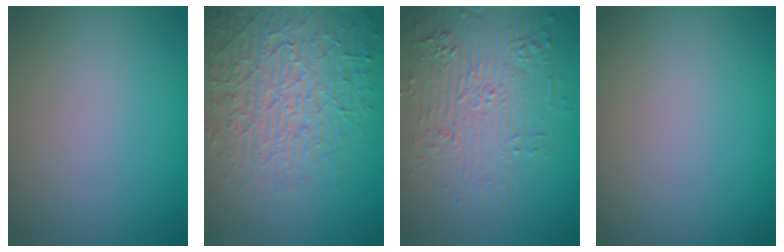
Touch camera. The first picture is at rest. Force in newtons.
{"total": 7.1, "press": 6.8, "slide": 1.8}
{"total": 5.1, "press": 4.4, "slide": 2.7}
{"total": 0.0}